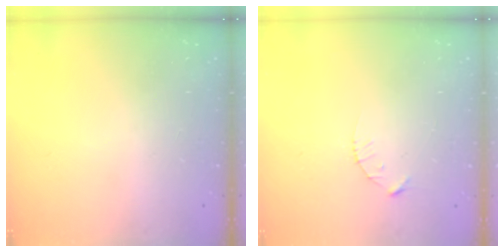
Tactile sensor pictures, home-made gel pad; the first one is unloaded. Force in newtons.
{"total": 2.1, "press": 2.1, "slide": 0.3}